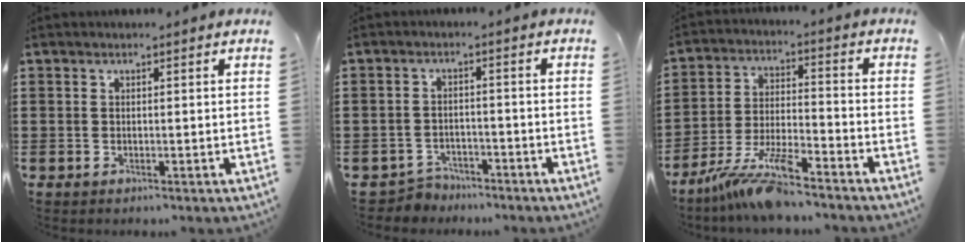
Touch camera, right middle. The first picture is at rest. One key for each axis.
{"total": 3.2, "fx": -3.1, "fy": 0.8, "fz": -0.2, "tx": -0.008, "ty": -0.001, "tz": -0.067}
{"total": 9.0, "fx": -7.8, "fy": 0.9, "fz": 4.5, "tx": -0.095, "ty": 0.001, "tz": -0.152}